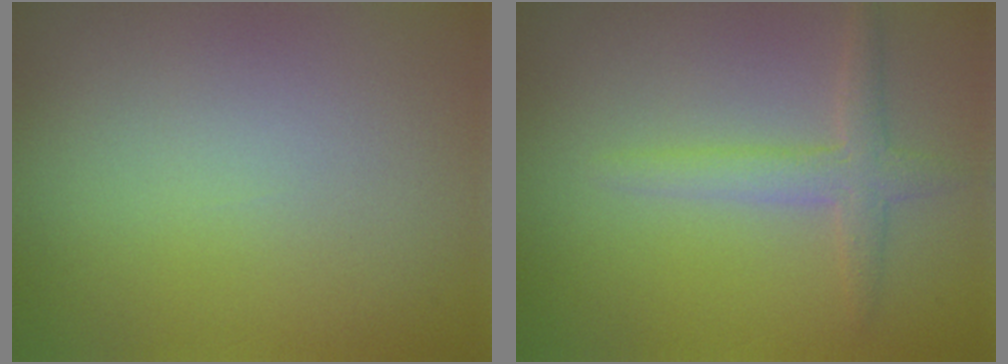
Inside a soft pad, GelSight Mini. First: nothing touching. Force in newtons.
{"total": 2.2, "press": 2.2, "slide": 0.0}